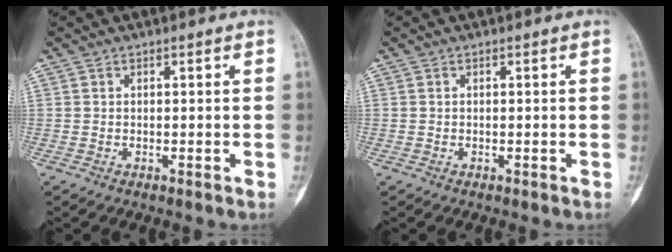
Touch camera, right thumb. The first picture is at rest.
{"total": 0.0}